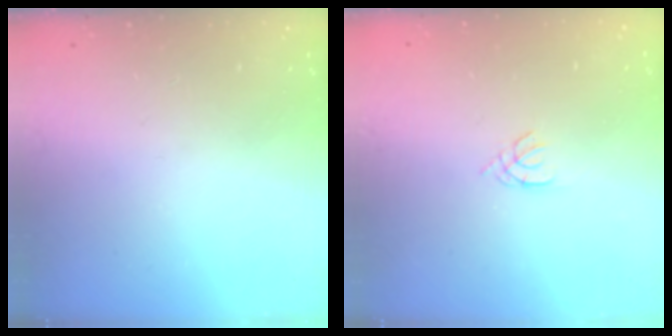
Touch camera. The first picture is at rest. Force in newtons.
{"total": 1.1, "press": 1.0, "slide": 0.3}